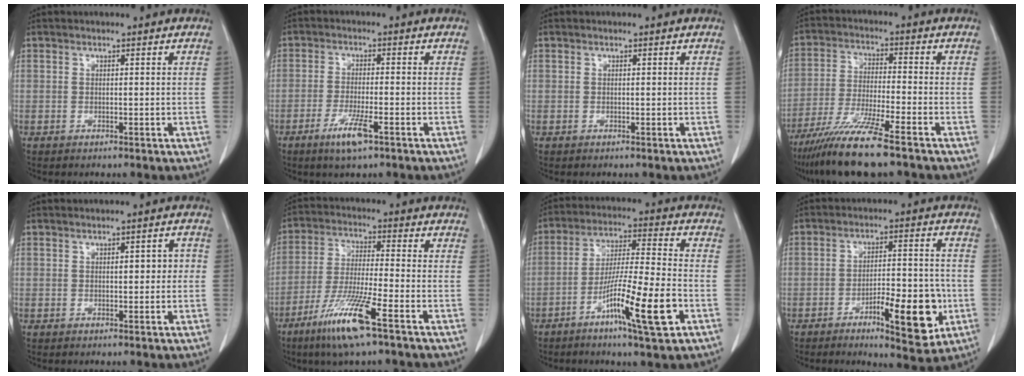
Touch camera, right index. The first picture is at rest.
{"total": 5.4, "force": [-3.1, 0.5, 4.4], "torque": [-0.088, -0.009, -0.055]}
{"total": 0.0}
{"total": 11.4, "force": [-8.5, -0.3, 7.6], "torque": [-0.147, -0.035, -0.154]}
{"total": 2.8, "force": [0.1, 1.3, 2.5], "torque": [-0.031, 0.012, 0.002]}
{"total": 11.3, "force": [-6.6, -0.1, 9.2], "torque": [-0.188, -0.031, -0.127]}
{"total": 13.1, "force": [-5.6, 0.2, 11.9], "torque": [-0.212, -0.010, -0.098]}
{"total": 11.3, "force": [-4.3, 3.1, 10.0], "torque": [-0.144, 0.007, -0.058]}